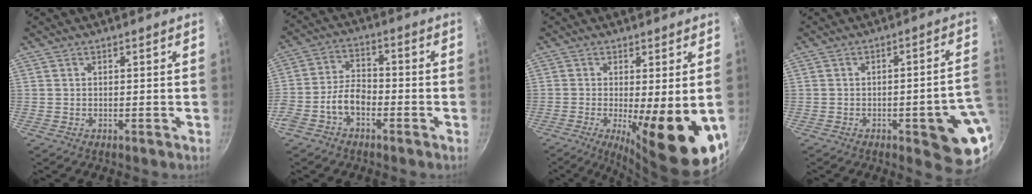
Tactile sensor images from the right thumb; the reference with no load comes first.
{"total": 6.8, "force": [-3.2, 4.0, 4.5], "torque": [-0.074, 0.044, -0.067]}
{"total": 17.0, "force": [-4.1, 4.4, 15.9], "torque": [-0.216, -0.021, -0.045]}
{"total": 13.7, "force": [-3.8, 3.8, 12.6], "torque": [-0.106, 0.023, -0.046]}